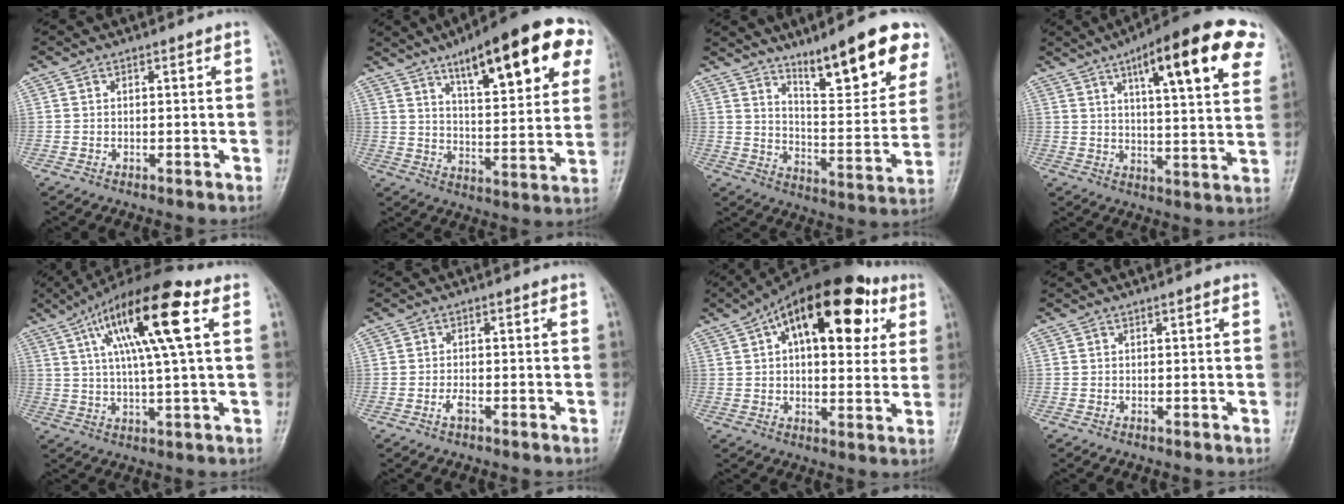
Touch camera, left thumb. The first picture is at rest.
{"total": 22.3, "force": [10.9, 6.5, 18.3], "torque": [-0.231, -0.016, 0.157]}
{"total": 18.0, "force": [11.6, 4.5, 13.0], "torque": [-0.139, -0.067, 0.180]}
{"total": 20.5, "force": [9.8, 4.8, 17.3], "torque": [-0.220, -0.011, 0.132]}
{"total": 17.5, "force": [6.2, 3.5, 16.0], "torque": [-0.281, 0.008, 0.100]}
{"total": 1.6, "force": [-0.8, 0.6, 1.2], "torque": [-0.025, 0.005, -0.016]}
{"total": 22.5, "force": [8.8, 11.0, 17.5], "torque": [-0.237, 0.018, 0.128]}
{"total": 0.5, "force": [0.3, 0.0, 0.4], "torque": [-0.006, 0.001, 0.003]}